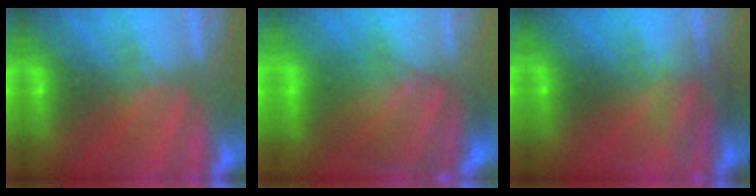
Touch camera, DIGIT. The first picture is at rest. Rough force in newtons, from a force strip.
{"total": 5.5}
{"total": 2.6}